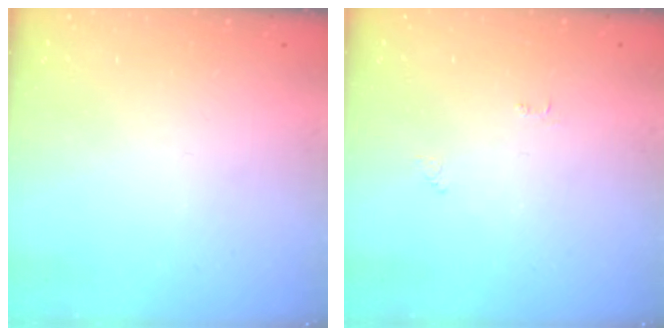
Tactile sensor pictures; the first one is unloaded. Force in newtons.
{"total": 2.5, "press": 2.5, "slide": 0.4}